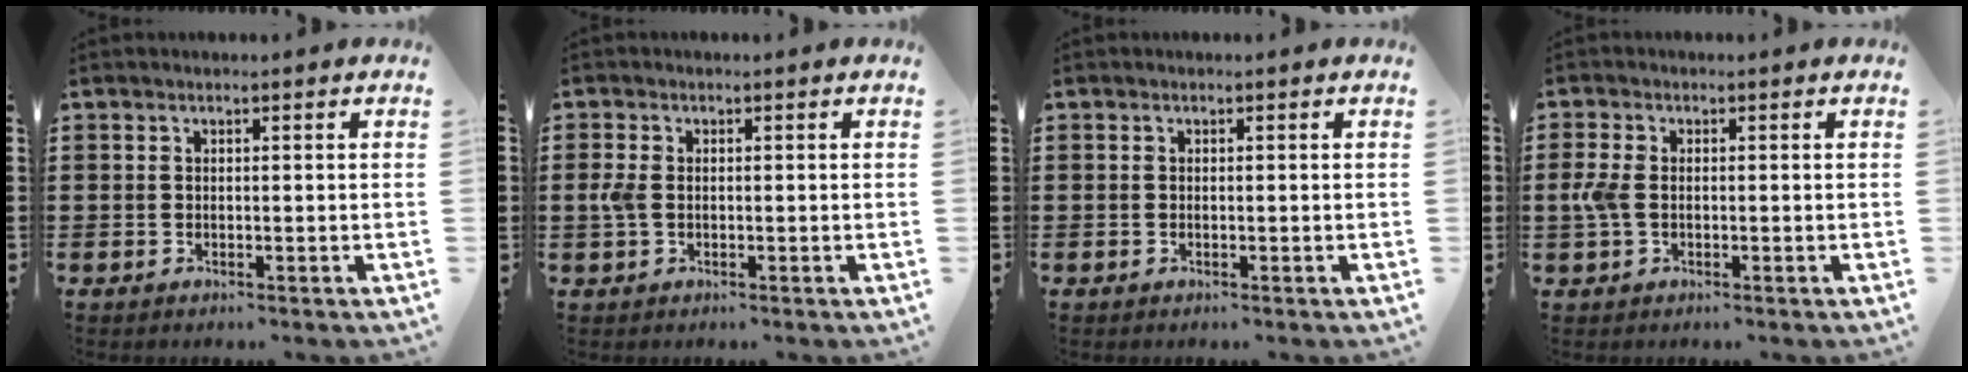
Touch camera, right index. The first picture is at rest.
{"total": 2.6, "force": [-0.2, 1.5, 2.1], "torque": [-0.065, -0.003, -0.012]}
{"total": 0.0}
{"total": 3.3, "force": [-0.4, 1.8, 2.7], "torque": [-0.074, -0.004, -0.014]}